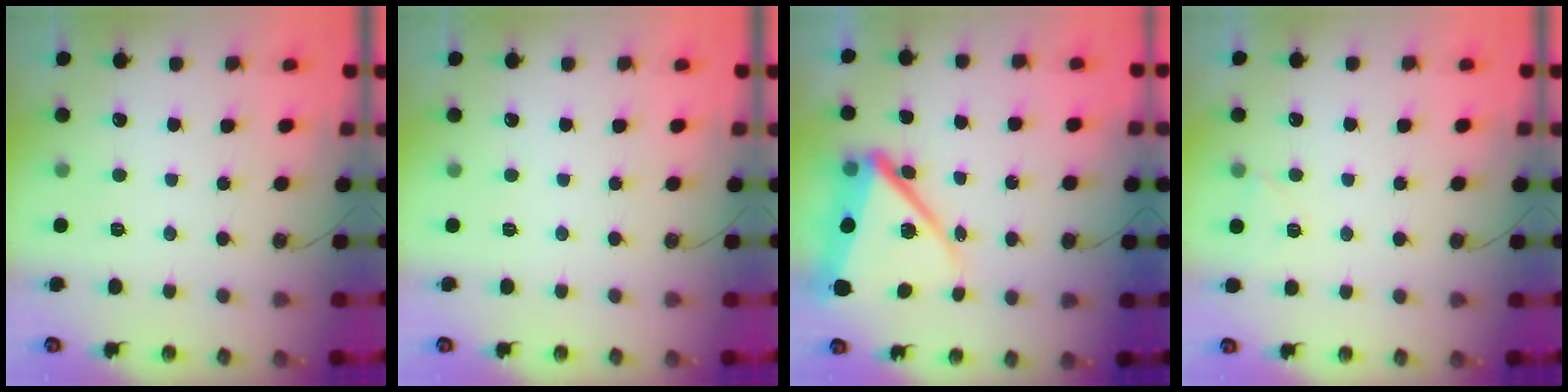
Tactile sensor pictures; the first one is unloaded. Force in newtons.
{"total": 0.0}
{"total": 15.1, "press": 15.0, "slide": 1.4}
{"total": 4.0, "press": 3.3, "slide": 2.3}